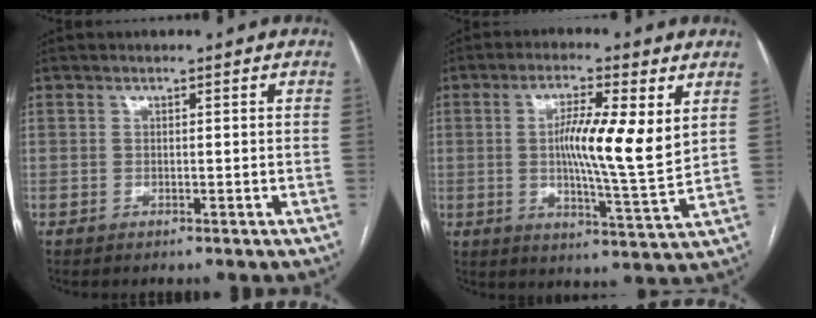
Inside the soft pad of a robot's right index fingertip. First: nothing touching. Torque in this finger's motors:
{"motor_torque": [0.68, 0.50, 0.10, 0.09]}